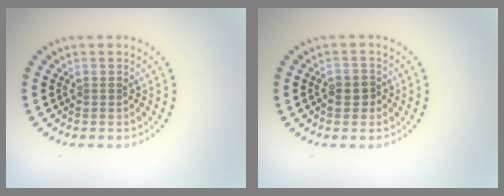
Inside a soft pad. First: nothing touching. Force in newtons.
{"total": 1.9, "press": 1.8, "slide": 0.6}